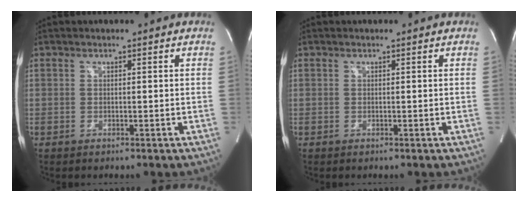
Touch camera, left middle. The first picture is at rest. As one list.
[{"total": 0.0}]